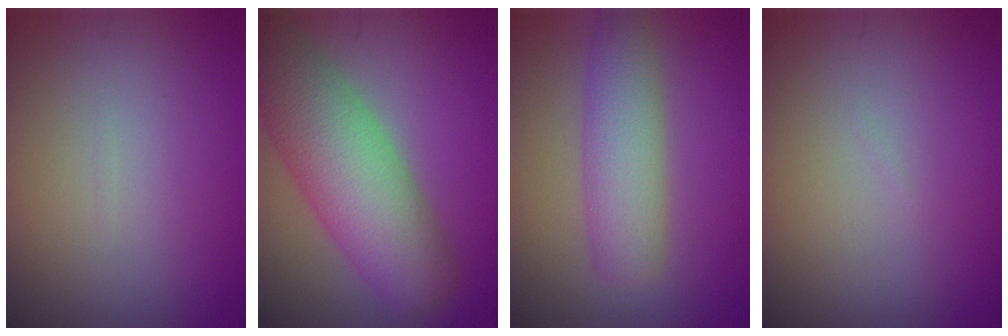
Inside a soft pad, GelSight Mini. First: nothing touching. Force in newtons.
{"total": 8.9, "press": 8.9, "slide": 0.6}
{"total": 4.7, "press": 4.7, "slide": 0.2}
{"total": 0.0}